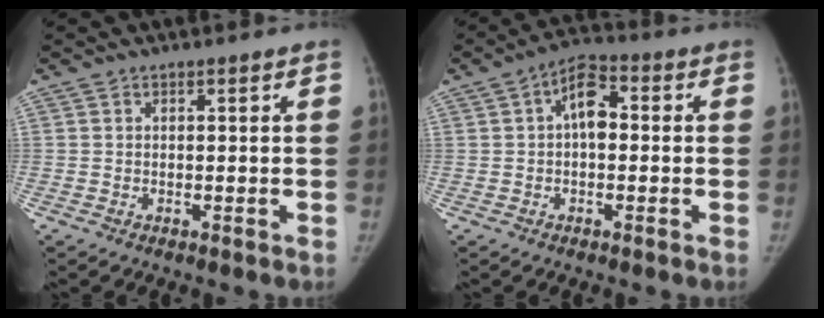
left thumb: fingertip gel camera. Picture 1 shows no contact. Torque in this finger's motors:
{"motor_torque": [1.74, 1.83, 0.71, -0.01, 0.19]}